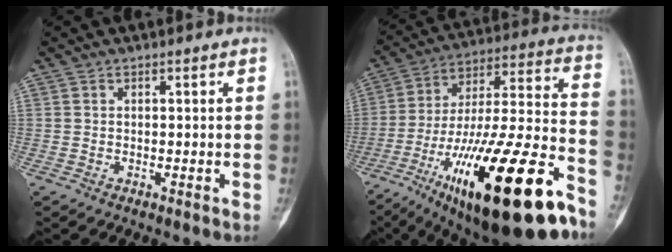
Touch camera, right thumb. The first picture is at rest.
{"total": 33.4, "force": [-17.8, 8.5, 27.0], "torque": [-0.421, 0.063, -0.283]}